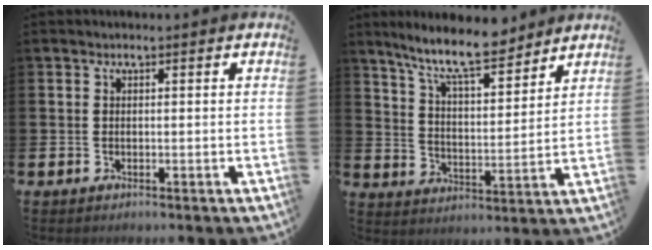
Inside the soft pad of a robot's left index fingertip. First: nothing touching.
{"total": 10.1, "force": [8.9, 1.7, 4.5], "torque": [-0.112, -0.041, 0.159]}